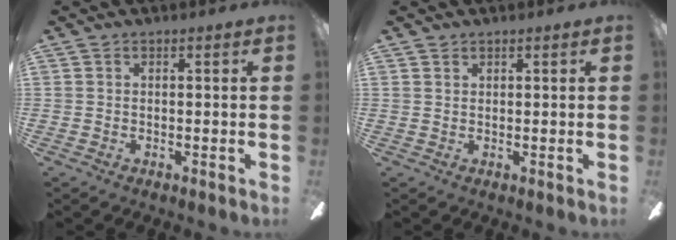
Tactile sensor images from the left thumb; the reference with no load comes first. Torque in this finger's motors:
{"motor_torque": [0.04, -0.14, -0.21, -0.01, -0.02]}